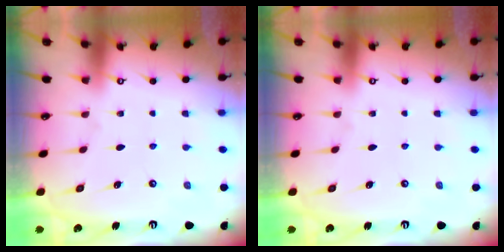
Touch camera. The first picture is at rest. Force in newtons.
{"total": 0.0}